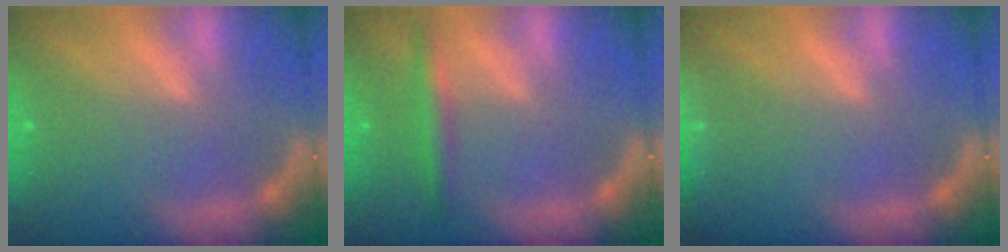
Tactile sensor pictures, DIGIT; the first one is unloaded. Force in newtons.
{"total": 3.0}
{"total": 4.5}